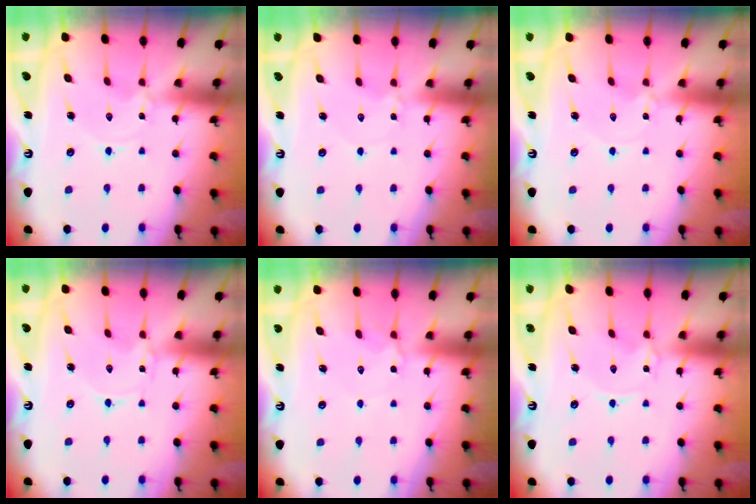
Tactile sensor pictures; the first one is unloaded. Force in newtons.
{"total": 2.2, "press": 2.2, "slide": 0.2}
{"total": 0.6, "press": 0.5, "slide": 0.2}
{"total": 0.0}
{"total": 5.3, "press": 5.2, "slide": 0.7}
{"total": 0.5, "press": 0.5, "slide": 0.1}